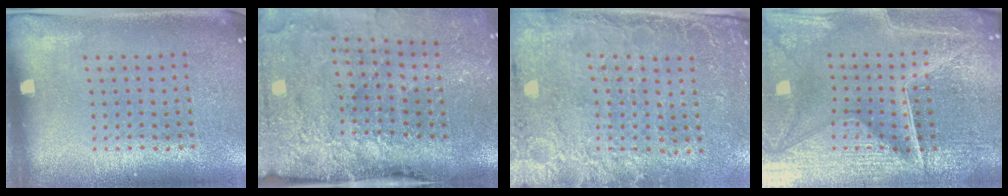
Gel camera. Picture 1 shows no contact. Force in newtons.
{"total": 4.9, "press": 3.8, "slide": 3.2}
{"total": 2.7, "press": 2.4, "slide": 1.2}
{"total": 6.6, "press": 5.9, "slide": 3.0}